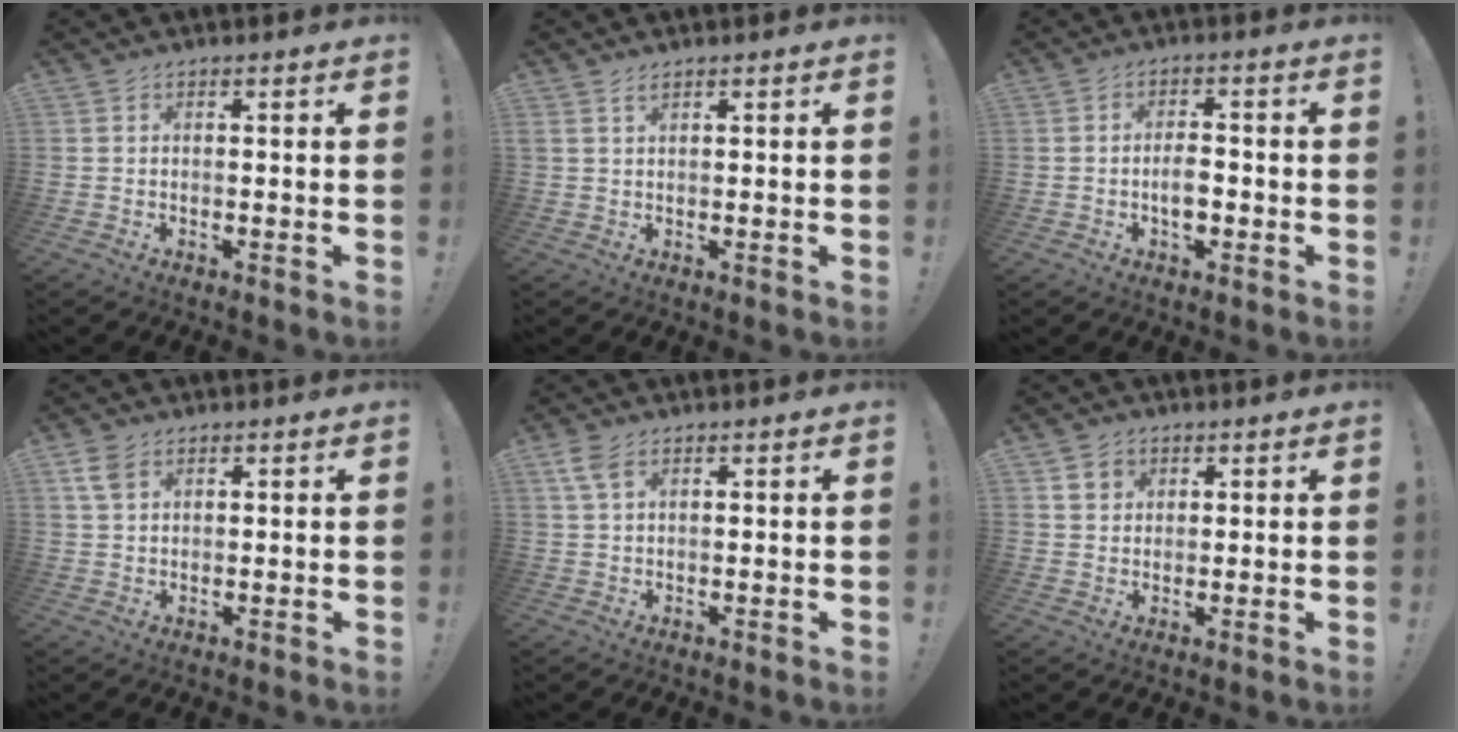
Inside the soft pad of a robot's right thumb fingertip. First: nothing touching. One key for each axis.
{"total": 1.7, "fx": 1.1, "fy": 0.4, "fz": 1.2, "tx": -0.025, "ty": 0.000, "tz": 0.019}
{"total": 4.8, "fx": -1.6, "fy": 3.2, "fz": 3.2, "tx": -0.037, "ty": 0.006, "tz": -0.029}
{"total": 4.7, "fx": 2.5, "fy": 2.9, "fz": 2.7, "tx": -0.046, "ty": -0.004, "tz": 0.048}
{"total": 4.5, "fx": 2.3, "fy": 2.4, "fz": 3.0, "tx": -0.060, "ty": -0.002, "tz": 0.045}
{"total": 4.1, "fx": 2.1, "fy": 3.3, "fz": 1.2, "tx": -0.015, "ty": -0.005, "tz": 0.039}